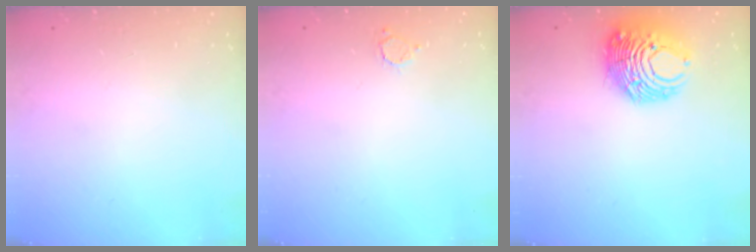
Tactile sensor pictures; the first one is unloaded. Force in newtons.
{"total": 2.5, "press": 2.5, "slide": 0.3}
{"total": 11.3, "press": 11.3, "slide": 1.2}